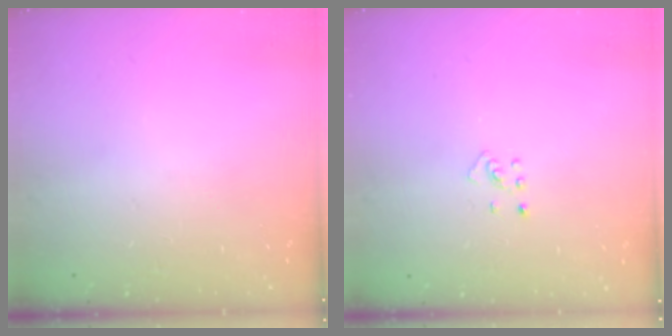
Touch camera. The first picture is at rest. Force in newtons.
{"total": 2.7, "press": 2.7, "slide": 0.5}